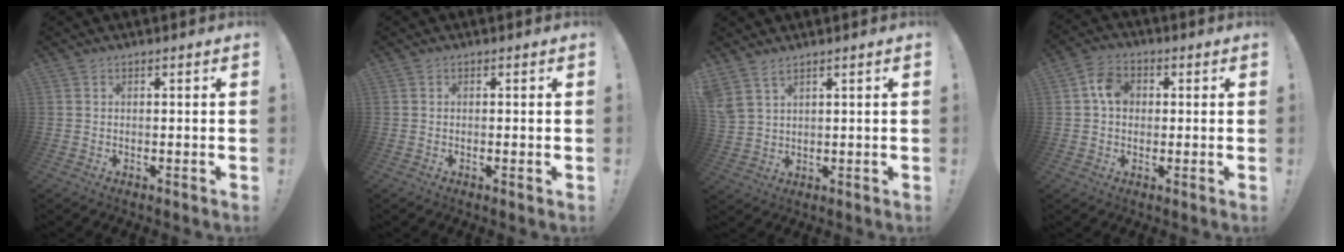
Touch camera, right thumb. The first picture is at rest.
{"total": 0.6, "force": [-0.2, -0.1, 0.6], "torque": [-0.013, 0.000, -0.004]}
{"total": 4.4, "force": [3.4, 1.5, 2.4], "torque": [-0.057, -0.013, 0.070]}
{"total": 7.2, "force": [1.1, 5.7, 4.3], "torque": [-0.064, 0.012, 0.022]}